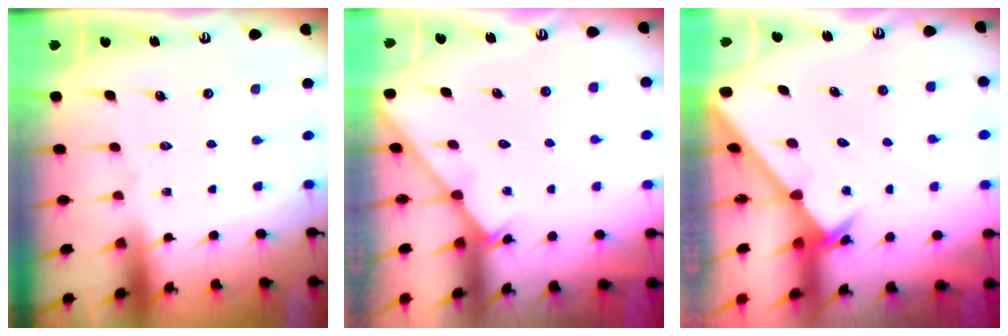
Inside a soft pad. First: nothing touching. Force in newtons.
{"total": 2.6, "press": 2.5, "slide": 0.4}
{"total": 2.2, "press": 2.2, "slide": 0.2}